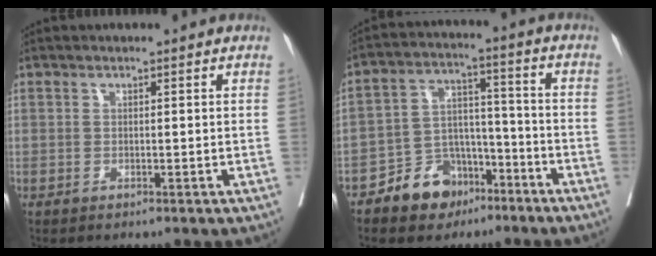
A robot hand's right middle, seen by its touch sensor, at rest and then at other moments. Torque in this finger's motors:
{"motor_torque": [-0.17, -0.17, 0.09, 0.00]}